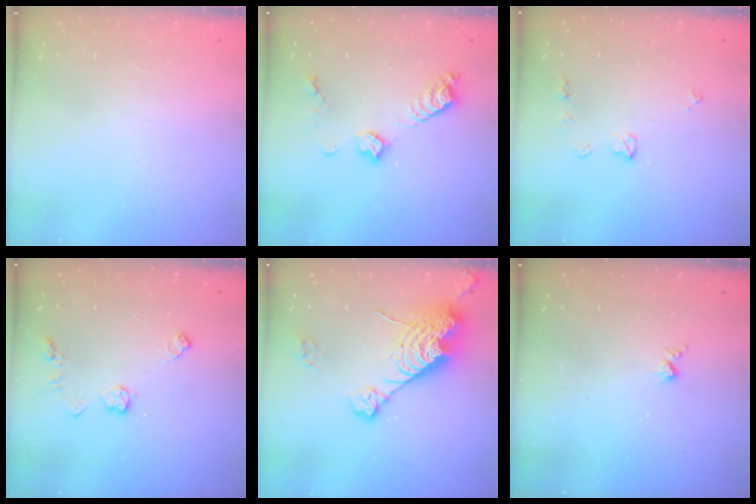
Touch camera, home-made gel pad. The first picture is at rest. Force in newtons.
{"total": 9.4, "press": 9.4, "slide": 0.3}
{"total": 5.9, "press": 5.8, "slide": 0.7}
{"total": 6.6, "press": 6.6, "slide": 0.6}
{"total": 15.4, "press": 15.3, "slide": 1.5}
{"total": 3.4, "press": 3.4, "slide": 0.5}